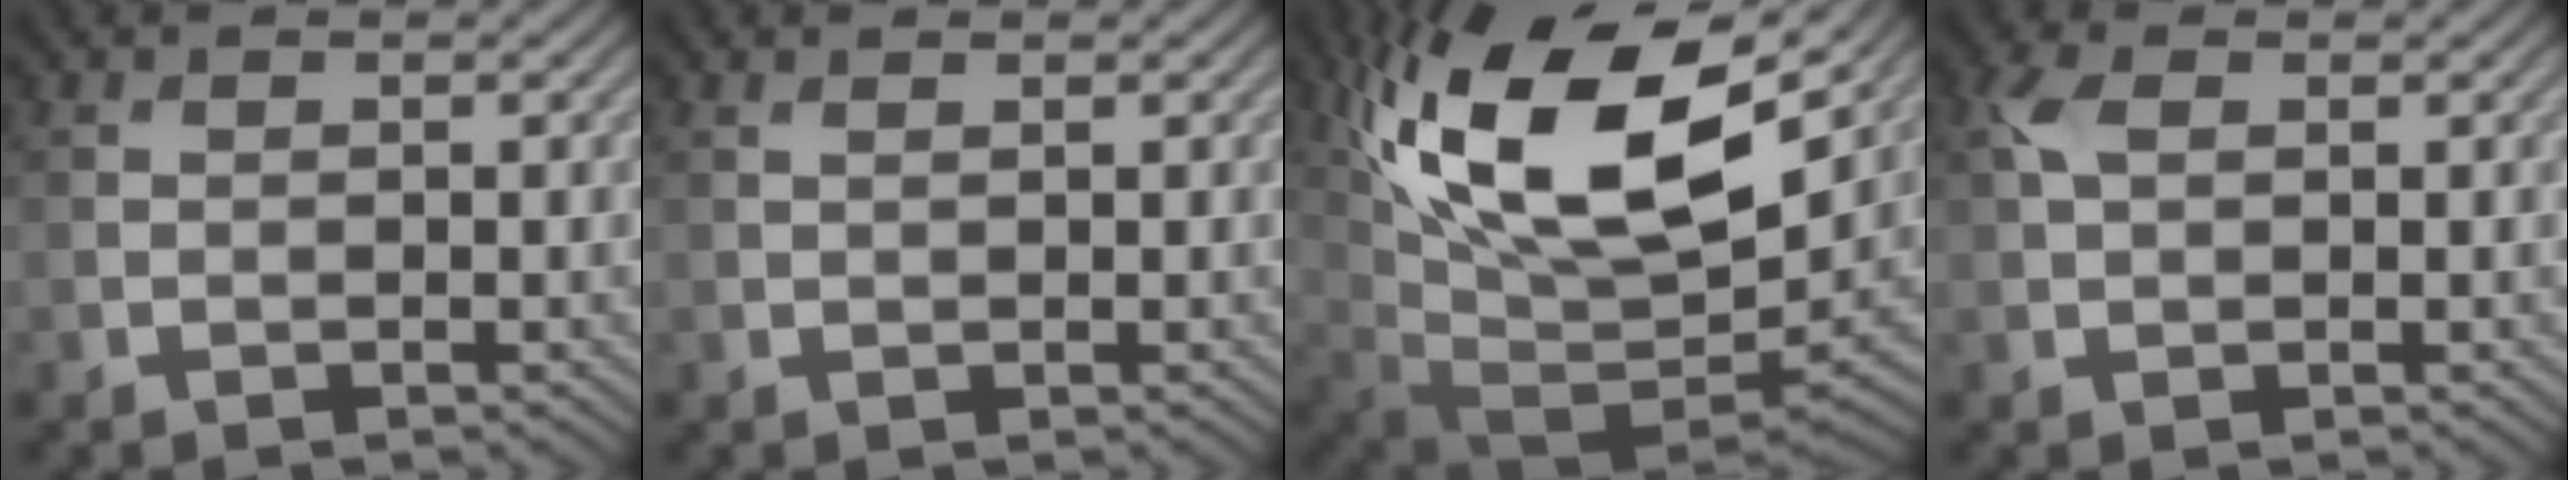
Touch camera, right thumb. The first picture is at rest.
{"total": 0.5, "force": [0.4, 0.1, 0.3], "torque": [-0.006, 0.004, 0.008]}
{"total": 18.3, "force": [8.8, 8.2, 13.8], "torque": [-0.295, 0.024, 0.163]}
{"total": 2.8, "force": [0.9, 1.7, 2.1], "torque": [-0.055, 0.008, 0.017]}